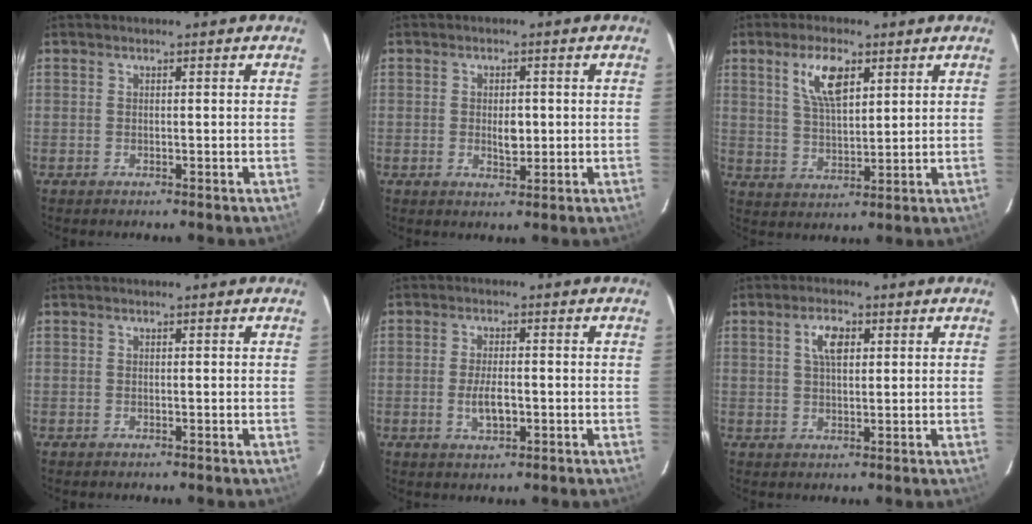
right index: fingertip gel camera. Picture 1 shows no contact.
{"total": 3.6, "force": [-0.2, 2.0, 3.0], "torque": [-0.052, -0.001, -0.001]}
{"total": 8.0, "force": [3.9, 3.3, 6.2], "torque": [-0.116, 0.009, 0.078]}
{"total": 0.0}
{"total": 4.6, "force": [-1.1, 1.9, 4.1], "torque": [-0.082, -0.005, -0.017]}
{"total": 4.8, "force": [2.1, 2.3, 3.6], "torque": [-0.065, 0.009, 0.039]}